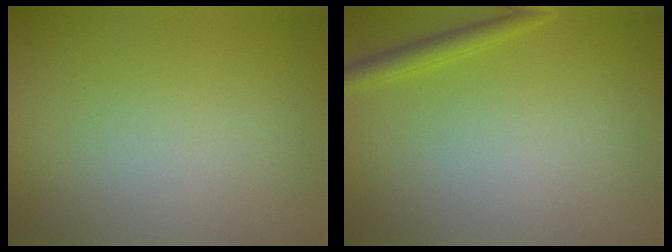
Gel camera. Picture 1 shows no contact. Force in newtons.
{"total": 1.5, "press": 1.5, "slide": 0.1}